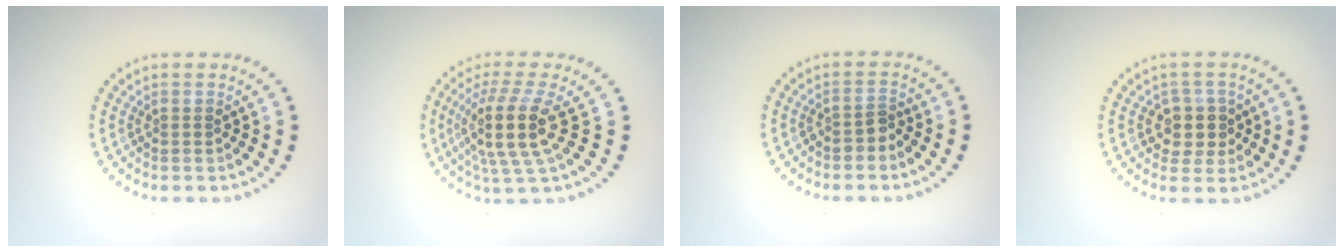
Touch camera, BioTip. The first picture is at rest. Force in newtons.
{"total": 4.9, "press": 3.8, "slide": 3.1}
{"total": 1.3, "press": 1.1, "slide": 0.7}
{"total": 3.0, "press": 2.6, "slide": 1.5}